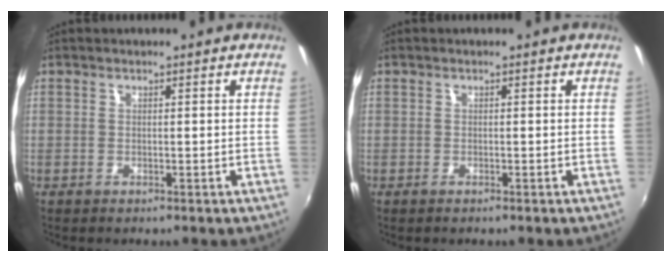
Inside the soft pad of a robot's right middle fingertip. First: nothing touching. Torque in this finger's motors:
{"motor_torque": [-0.19, 0.02, -0.04, 0.00]}